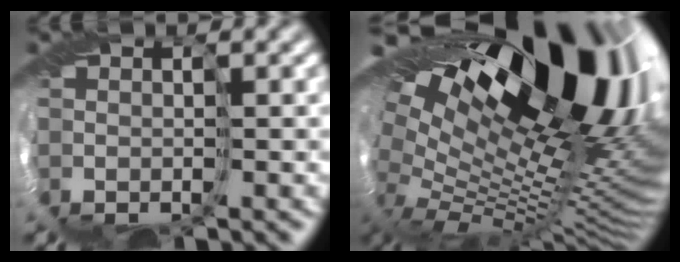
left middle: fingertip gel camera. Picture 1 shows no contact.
{"total": 20.6, "force": [10.1, 8.8, 15.7], "torque": [-0.270, 0.032, 0.179]}